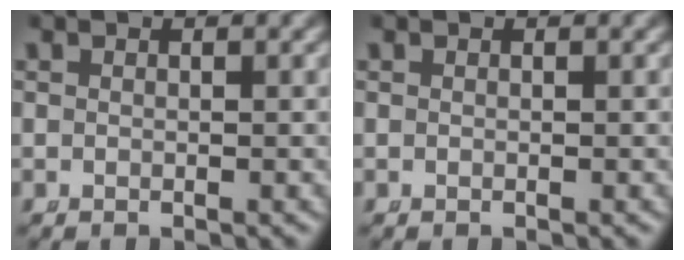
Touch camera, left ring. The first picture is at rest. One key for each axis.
{"total": 0.0}